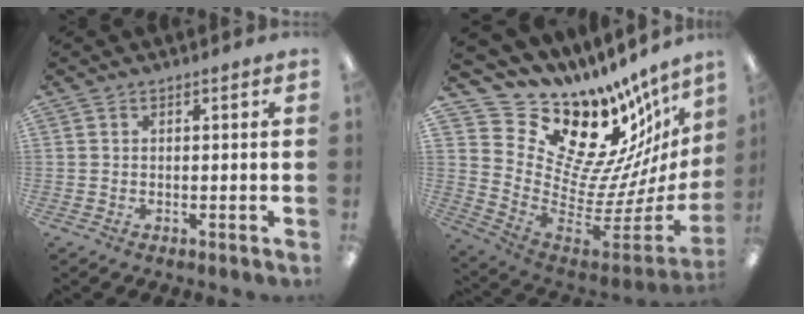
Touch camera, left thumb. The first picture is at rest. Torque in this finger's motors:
{"motor_torque": [1.42, -1.08, 1.34, -1.43, 0.05]}